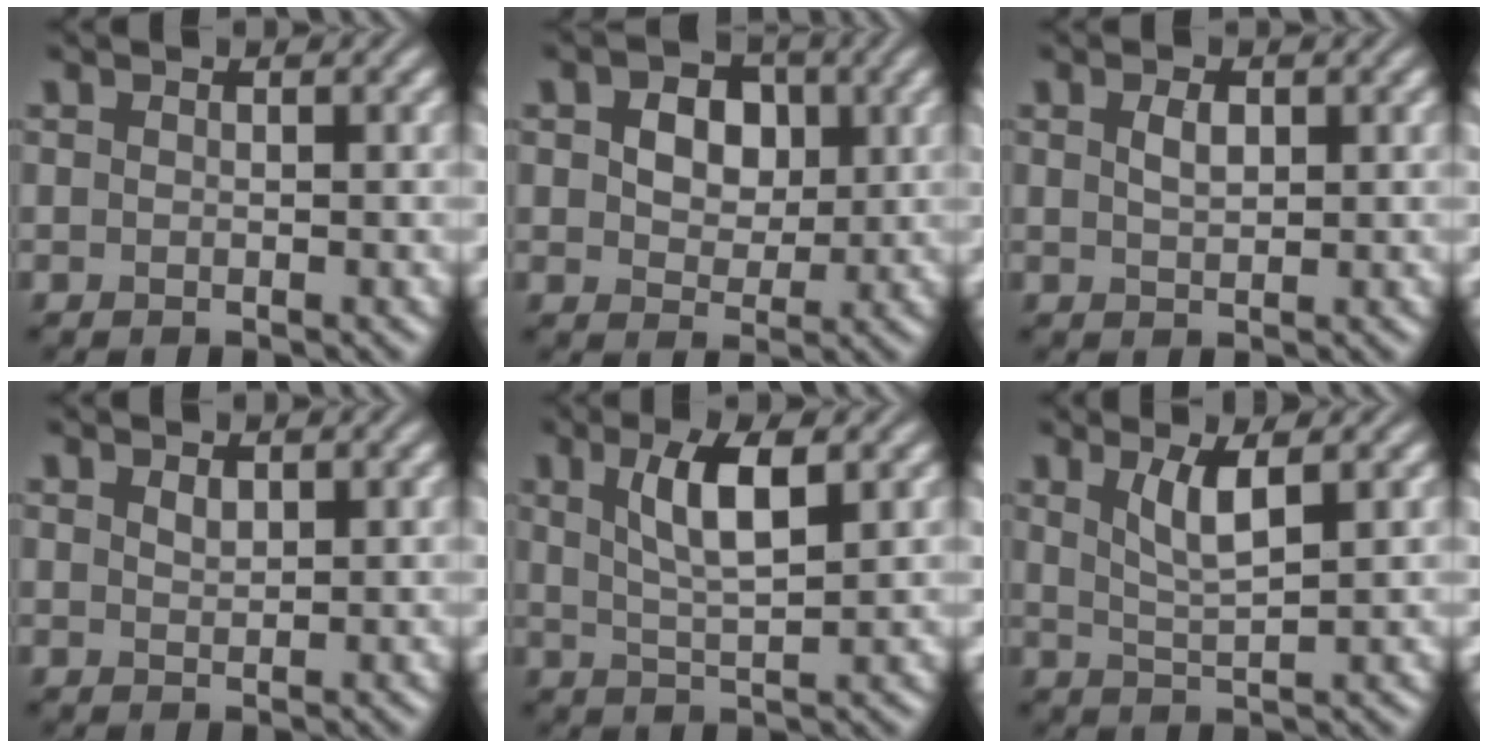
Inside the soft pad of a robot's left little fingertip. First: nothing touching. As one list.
[{"total": 5.7, "force": [1.6, 4.1, 3.6], "torque": [-0.062, 0.009, 0.004]}, {"total": 1.6, "force": [0.6, 0.8, 1.2], "torque": [-0.026, 0.001, 0.014]}, {"total": 1.0, "force": [0.7, 0.5, 0.5], "torque": [-0.013, 0.000, 0.014]}, {"total": 4.8, "force": [1.8, 1.4, 4.3], "torque": [-0.083, -0.001, 0.034]}, {"total": 3.0, "force": [1.4, 0.6, 2.6], "torque": [-0.052, -0.005, 0.030]}]